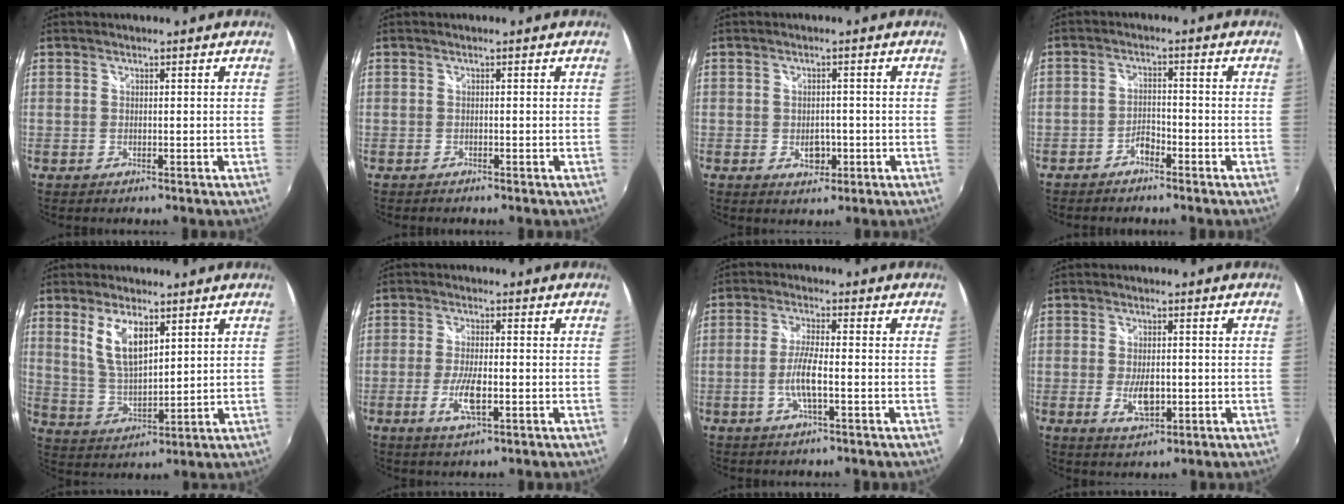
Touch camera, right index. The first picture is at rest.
{"total": 0.7, "force": [-0.7, 0.2, 0.2], "torque": [-0.005, -0.004, -0.011]}
{"total": 3.5, "force": [-1.1, 2.5, 2.2], "torque": [-0.037, 0.000, -0.012]}
{"total": 2.7, "force": [-2.2, 1.0, 1.1], "torque": [-0.030, 0.008, -0.038]}
{"total": 8.8, "force": [4.0, 3.6, 7.0], "torque": [-0.134, 0.001, 0.088]}
{"total": 6.0, "force": [-1.9, 1.5, 5.5], "torque": [-0.114, -0.006, -0.035]}
{"total": 5.6, "force": [-1.6, 0.7, 5.3], "torque": [-0.110, -0.001, -0.032]}
{"total": 5.5, "force": [-1.1, 2.7, 4.7], "torque": [-0.089, -0.007, -0.016]}